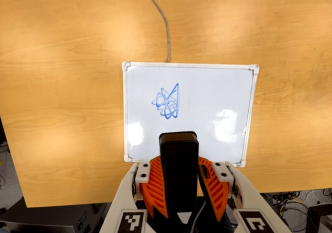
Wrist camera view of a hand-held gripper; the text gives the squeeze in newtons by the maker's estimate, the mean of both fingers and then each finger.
{"total": 7.6, "left": 8.0, "right": 7.2}